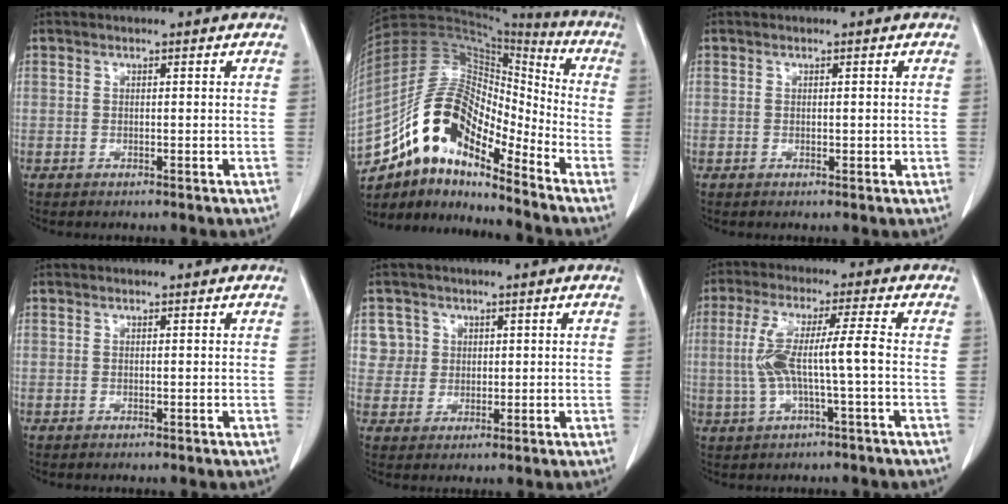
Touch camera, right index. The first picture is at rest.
{"total": 16.0, "force": [-11.0, 5.6, 10.2], "torque": [-0.189, 0.051, -0.196]}
{"total": 0.7, "force": [0.2, 0.5, 0.5], "torque": [-0.003, 0.000, 0.008]}
{"total": 0.0}
{"total": 4.3, "force": [1.6, 4.0, -0.4], "torque": [0.028, 0.008, 0.033]}
{"total": 8.2, "force": [-0.6, 0.0, 8.1], "torque": [-0.165, 0.019, -0.008]}